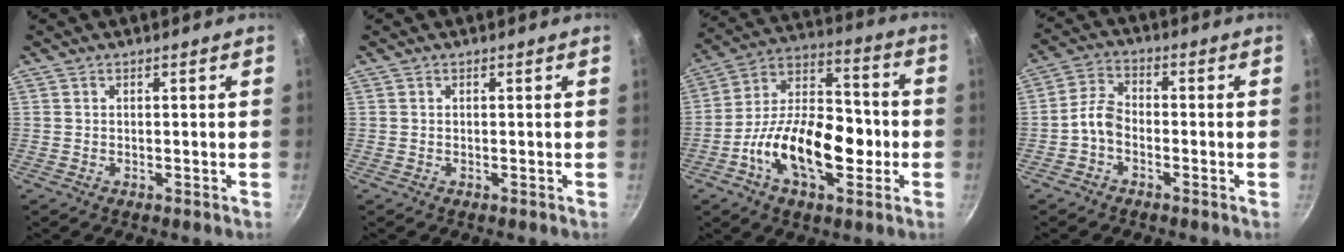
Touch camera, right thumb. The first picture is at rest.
{"total": 0.0}
{"total": 20.0, "force": [-5.4, 10.9, 15.8], "torque": [-0.232, 0.046, -0.102]}
{"total": 4.9, "force": [-2.0, 3.2, 3.2], "torque": [-0.058, 0.034, -0.050]}